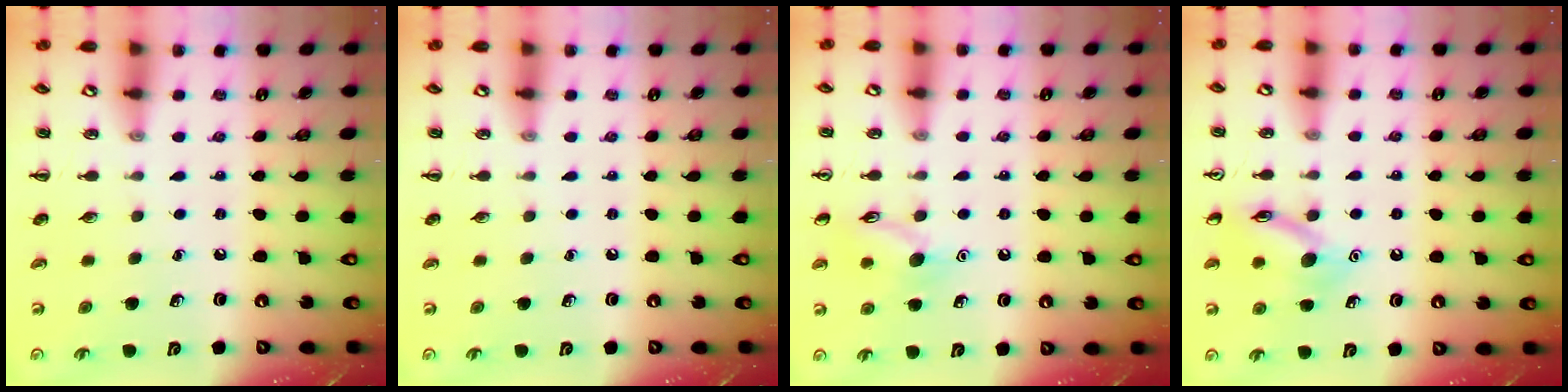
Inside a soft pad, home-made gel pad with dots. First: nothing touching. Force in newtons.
{"total": 0.0}
{"total": 9.6, "press": 9.6, "slide": 0.9}
{"total": 12.6, "press": 12.6, "slide": 0.7}